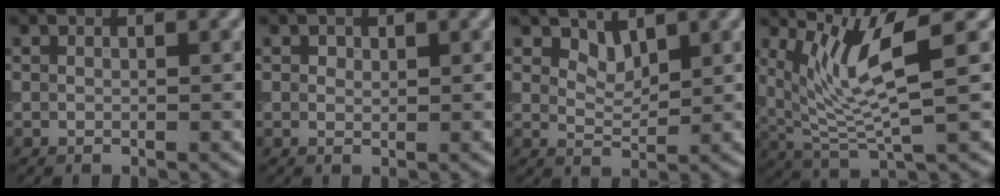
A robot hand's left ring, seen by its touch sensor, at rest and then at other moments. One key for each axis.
{"total": 0.7, "fx": 0.4, "fy": 0.5, "fz": 0.2, "tx": -0.003, "ty": -0.002, "tz": 0.007}
{"total": 1.9, "fx": 1.6, "fy": 0.7, "fz": 0.8, "tx": -0.017, "ty": -0.008, "tz": 0.031}
{"total": 5.8, "fx": 2.6, "fy": 1.1, "fz": 5.1, "tx": -0.110, "ty": -0.007, "tz": 0.057}